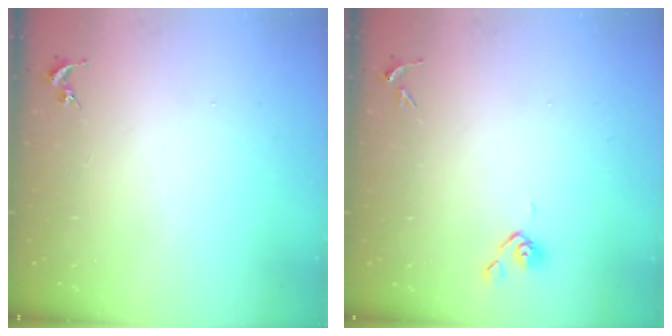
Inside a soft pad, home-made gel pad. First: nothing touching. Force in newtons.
{"total": 4.3, "press": 4.2, "slide": 0.9}